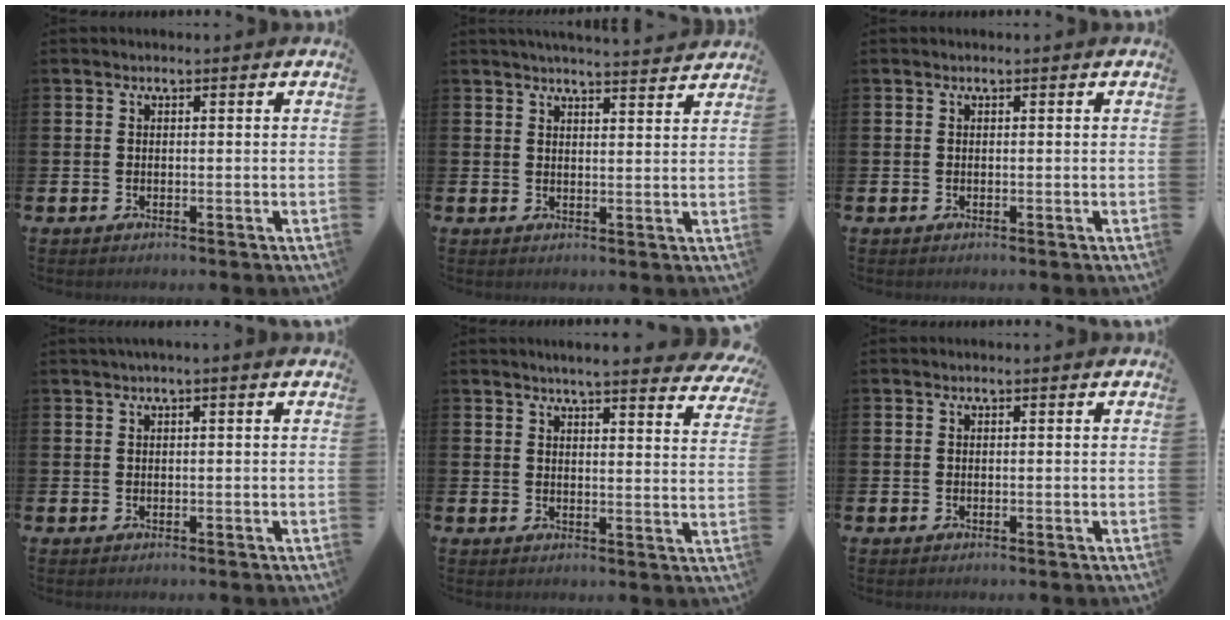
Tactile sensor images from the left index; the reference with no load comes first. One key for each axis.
{"total": 3.7, "fx": 3.7, "fy": -0.4, "fz": 0.2, "tx": -0.004, "ty": -0.025, "tz": 0.064}
{"total": 0.0}
{"total": 0.7, "fx": 0.2, "fy": -0.1, "fz": 0.7, "tx": -0.019, "ty": 0.005, "tz": 0.004}
{"total": 4.9, "fx": 4.6, "fy": -0.3, "fz": 1.5, "tx": -0.033, "ty": -0.028, "tz": 0.077}
{"total": 0.0}